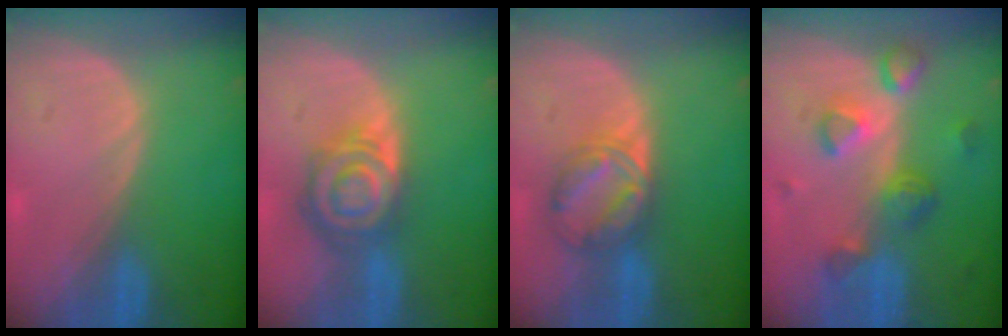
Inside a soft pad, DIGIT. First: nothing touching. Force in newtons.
{"total": 8.1, "press": 7.0, "slide": 3.9}
{"total": 6.2, "press": 6.2, "slide": 0.1}
{"total": 7.7, "press": 6.9, "slide": 3.4}